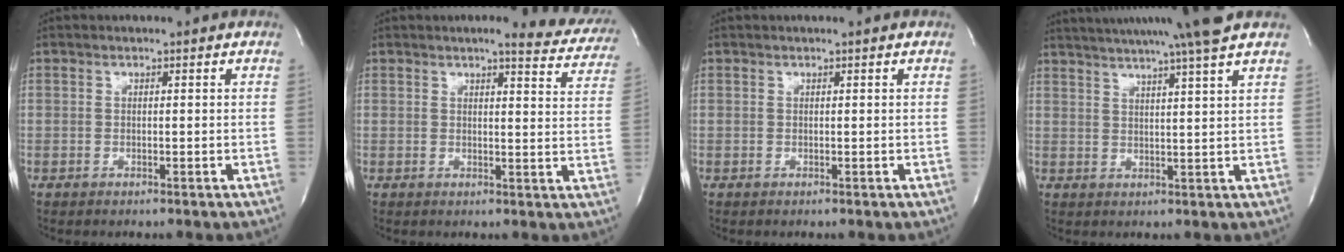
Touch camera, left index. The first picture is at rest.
{"total": 9.6, "force": [8.8, 1.8, 3.6], "torque": [-0.022, -0.022, 0.074]}
{"total": 0.0}
{"total": 14.2, "force": [12.1, -2.3, 6.9], "torque": [-0.120, -0.015, 0.163]}